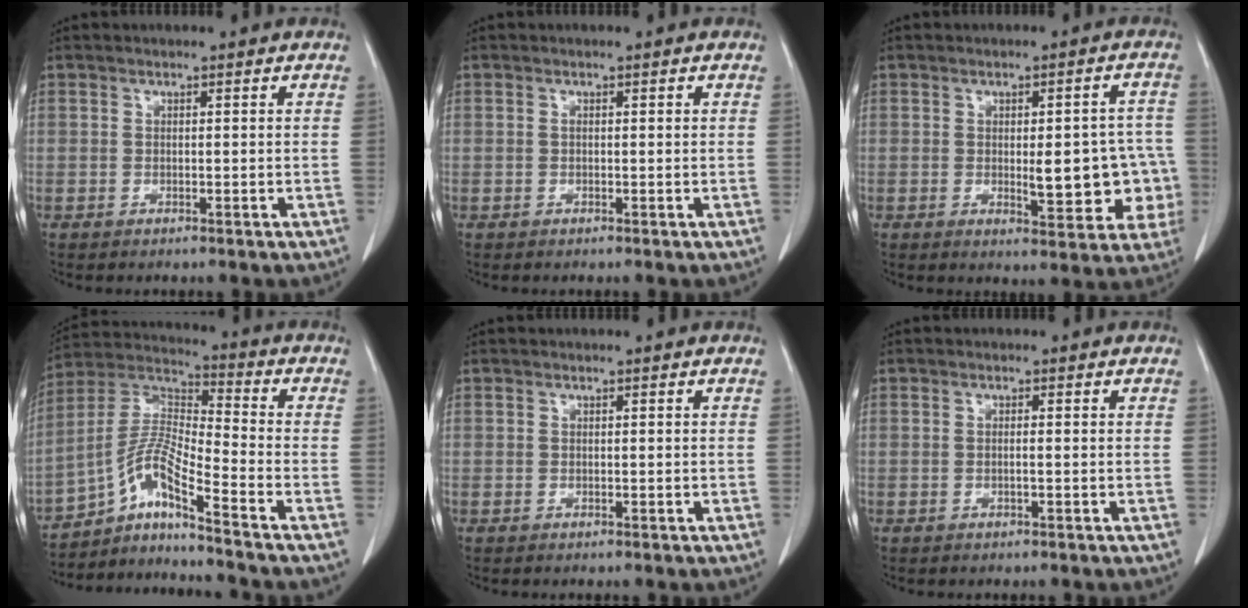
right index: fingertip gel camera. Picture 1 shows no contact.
{"total": 0.7, "force": [0.1, 0.2, 0.7], "torque": [-0.015, 0.006, 0.004]}
{"total": 10.1, "force": [-1.4, 3.5, 9.4], "torque": [-0.106, 0.013, -0.009]}
{"total": 10.0, "force": [-6.9, -0.9, 7.1], "torque": [-0.153, 0.012, -0.129]}
{"total": 0.0}
{"total": 0.8, "force": [-0.1, -0.1, 0.8], "torque": [-0.015, 0.000, -0.002]}